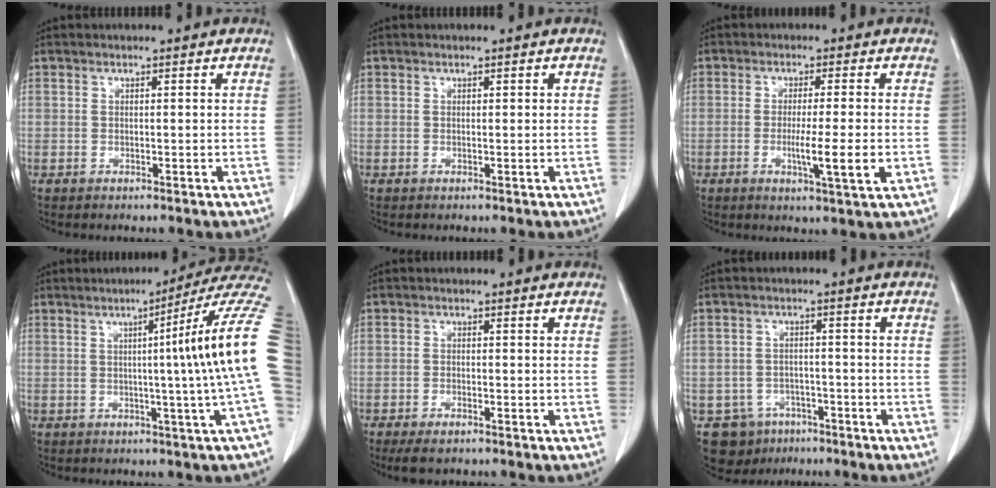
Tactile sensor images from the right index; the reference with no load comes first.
{"total": 0.0}
{"total": 6.1, "force": [-1.3, -0.4, 5.9], "torque": [-0.099, -0.015, -0.022]}
{"total": 13.6, "force": [0.9, -2.7, 13.3], "torque": [-0.150, 0.012, 0.001]}
{"total": 3.6, "force": [-2.8, 1.0, 2.1], "torque": [-0.038, -0.007, -0.042]}
{"total": 6.9, "force": [-4.2, 5.5, 0.7], "torque": [-0.010, 0.009, -0.056]}